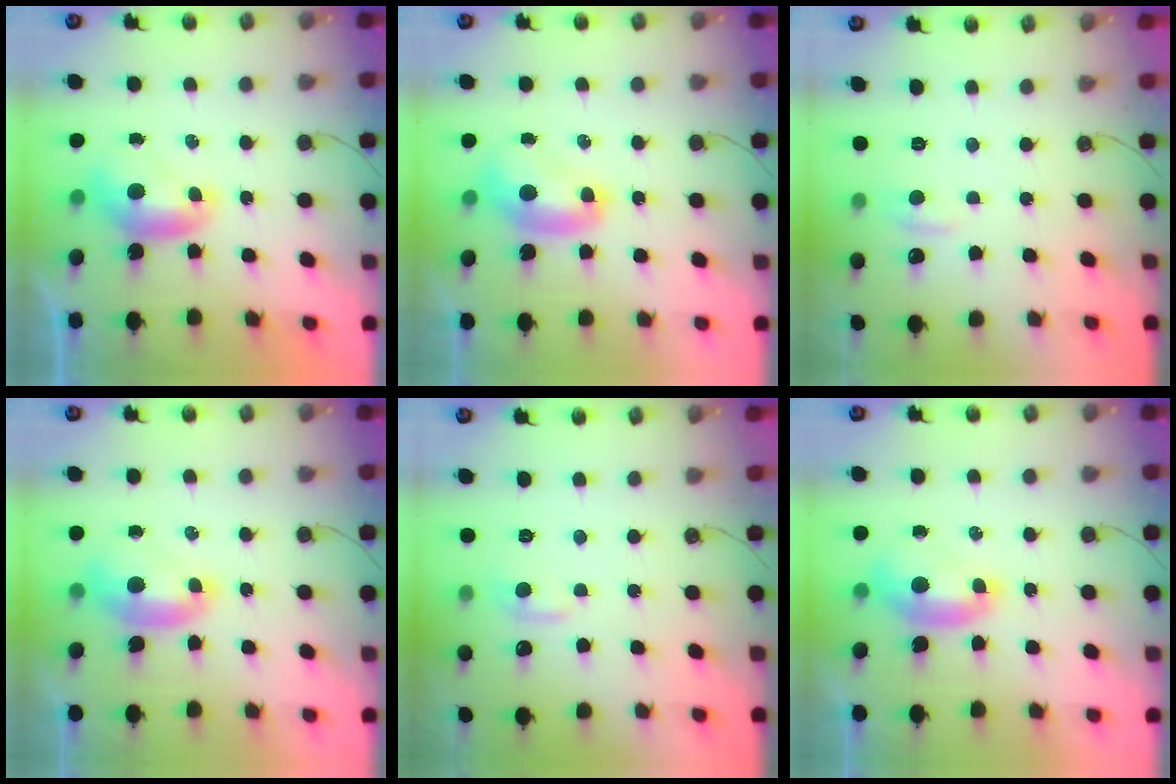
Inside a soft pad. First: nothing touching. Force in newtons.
{"total": 2.1, "press": 2.1, "slide": 0.2}
{"total": 0.9, "press": 0.4, "slide": 0.8}
{"total": 1.8, "press": 1.7, "slide": 0.6}
{"total": 0.8, "press": 0.2, "slide": 0.8}
{"total": 1.5, "press": 1.4, "slide": 0.6}